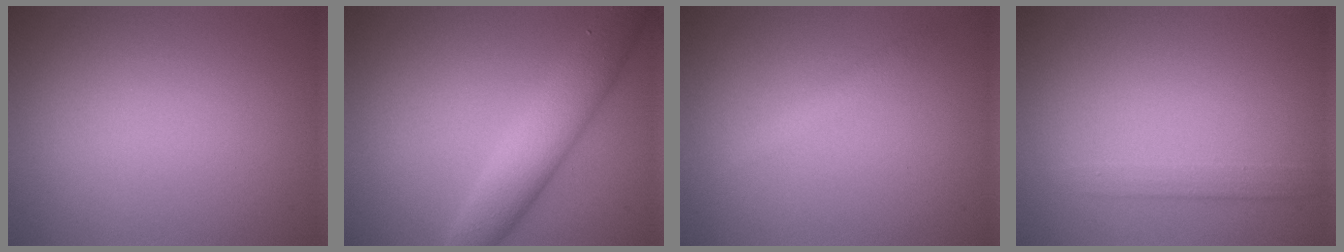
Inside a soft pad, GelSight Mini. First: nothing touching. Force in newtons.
{"total": 5.4, "press": 5.3, "slide": 0.1}
{"total": 1.1, "press": 1.1, "slide": 0.2}
{"total": 1.6, "press": 1.6, "slide": 0.0}